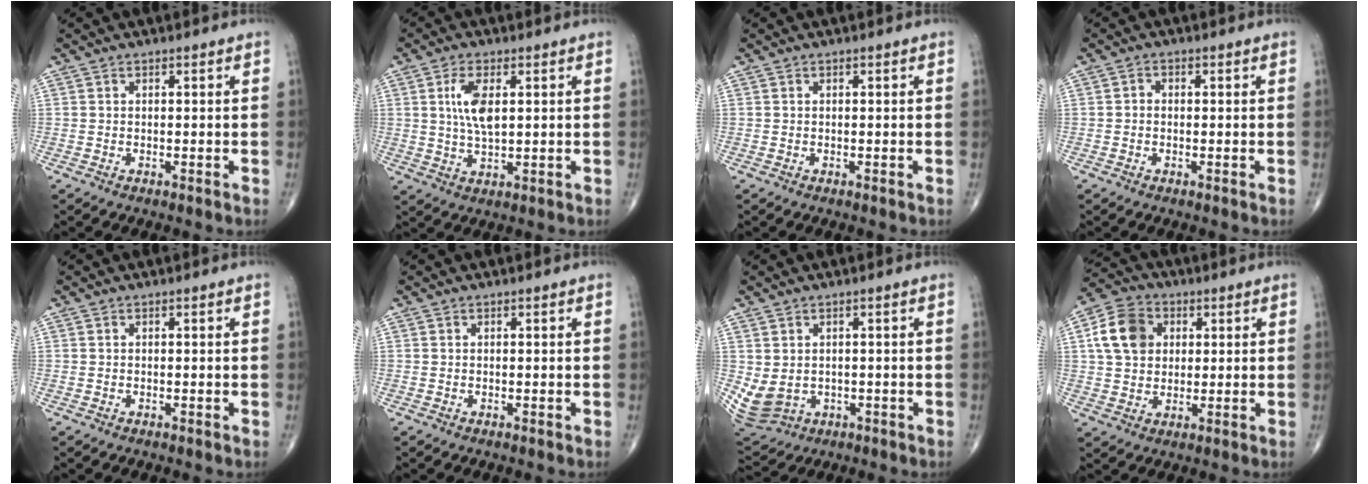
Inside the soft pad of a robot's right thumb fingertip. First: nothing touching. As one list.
[{"total": 6.7, "force": [1.6, 2.9, 5.8], "torque": [-0.114, -0.007, 0.033]}, {"total": 0.0}, {"total": 1.1, "force": [-0.2, 0.9, 0.6], "torque": [-0.003, 0.004, -0.008]}, {"total": 0.0}, {"total": 0.0}, {"total": 6.7, "force": [-0.4, 5.5, 3.7], "torque": [-0.075, -0.003, 0.016]}, {"total": 10.4, "force": [2.4, 8.2, 5.9], "torque": [-0.092, 0.007, 0.037]}]